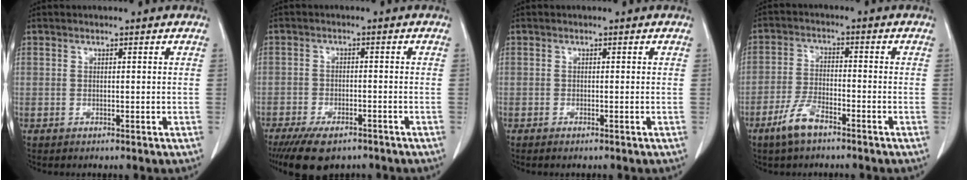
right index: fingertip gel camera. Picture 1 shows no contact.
{"total": 8.7, "force": [-6.6, 3.1, 4.7], "torque": [-0.074, -0.009, -0.100]}
{"total": 0.7, "force": [-0.5, -0.1, 0.4], "torque": [-0.013, -0.003, -0.007]}
{"total": 5.7, "force": [-4.1, 1.5, 3.7], "torque": [-0.083, -0.003, -0.078]}